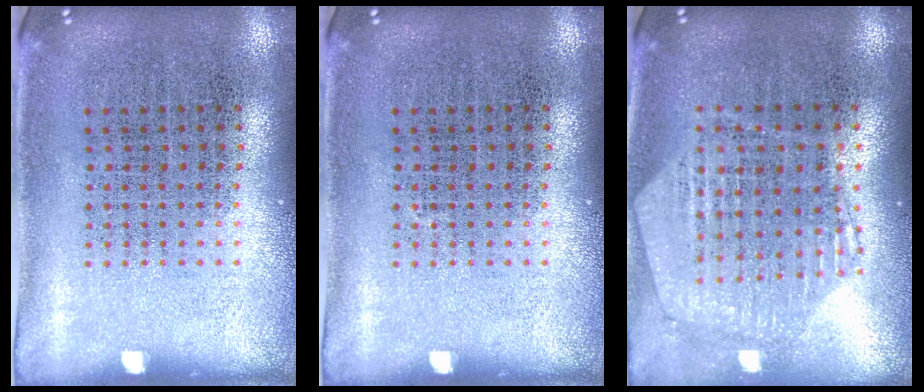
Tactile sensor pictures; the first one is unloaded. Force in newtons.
{"total": 0.0}
{"total": 1.1, "press": 1.1, "slide": 0.2}